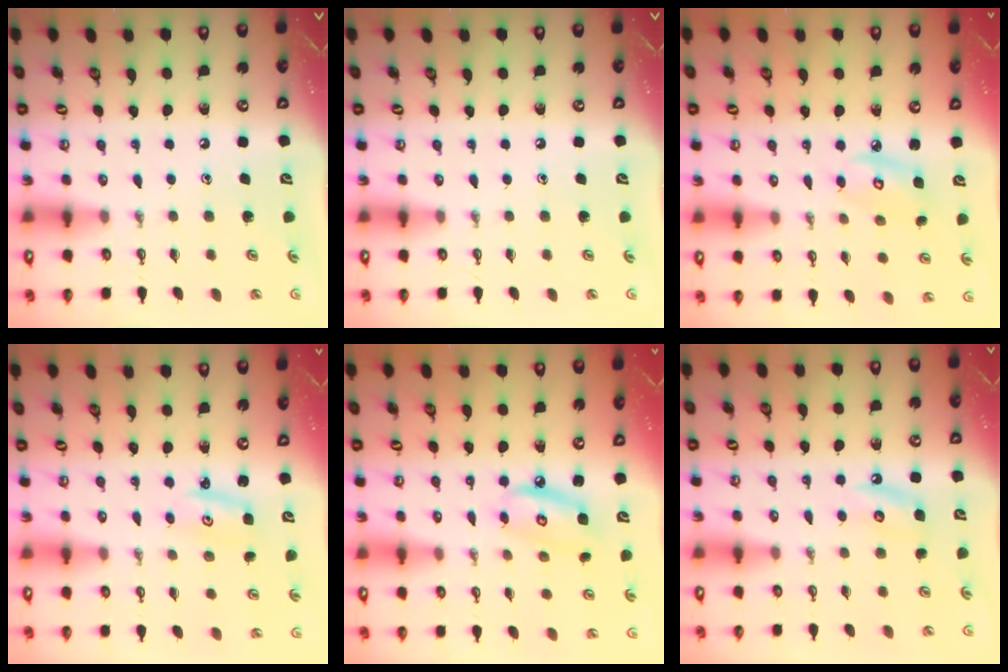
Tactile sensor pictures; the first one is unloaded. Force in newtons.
{"total": 0.0}
{"total": 5.4, "press": 5.4, "slide": 0.2}
{"total": 2.6, "press": 2.6, "slide": 0.3}
{"total": 7.2, "press": 7.1, "slide": 0.5}
{"total": 5.6, "press": 5.6, "slide": 0.8}